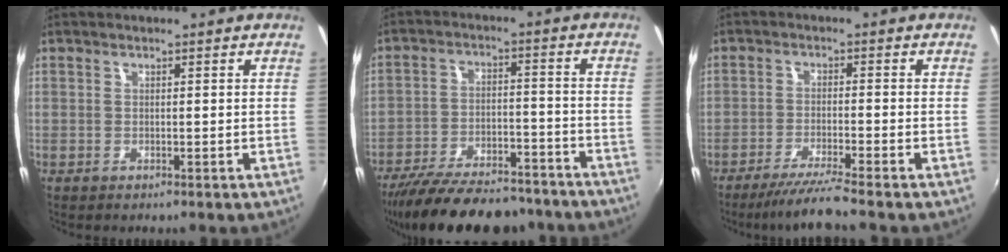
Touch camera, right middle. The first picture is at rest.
{"total": 21.3, "force": [-17.9, 6.8, 9.4], "torque": [-0.187, -0.017, -0.256]}
{"total": 6.5, "force": [-5.6, -1.4, 3.0], "torque": [-0.070, -0.012, -0.096]}